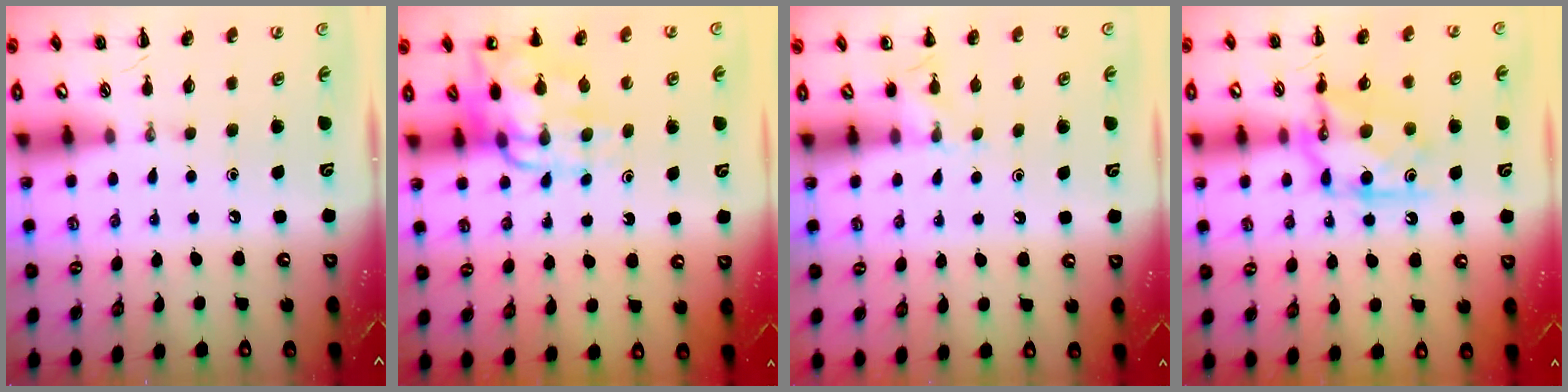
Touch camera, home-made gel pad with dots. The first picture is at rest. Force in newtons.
{"total": 12.5, "press": 12.2, "slide": 2.5}
{"total": 5.5, "press": 5.1, "slide": 2.0}
{"total": 11.9, "press": 11.9, "slide": 0.5}